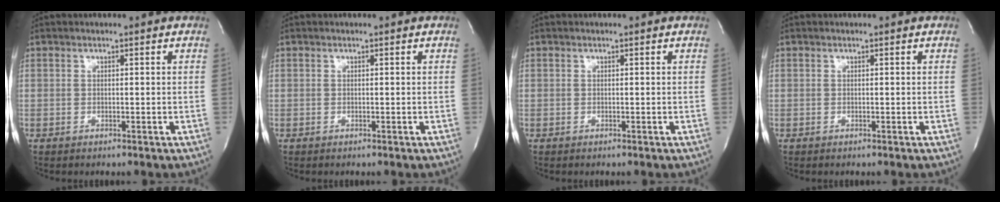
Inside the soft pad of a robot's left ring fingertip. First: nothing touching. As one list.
[{"total": 0.0}, {"total": 0.0}, {"total": 0.0}]